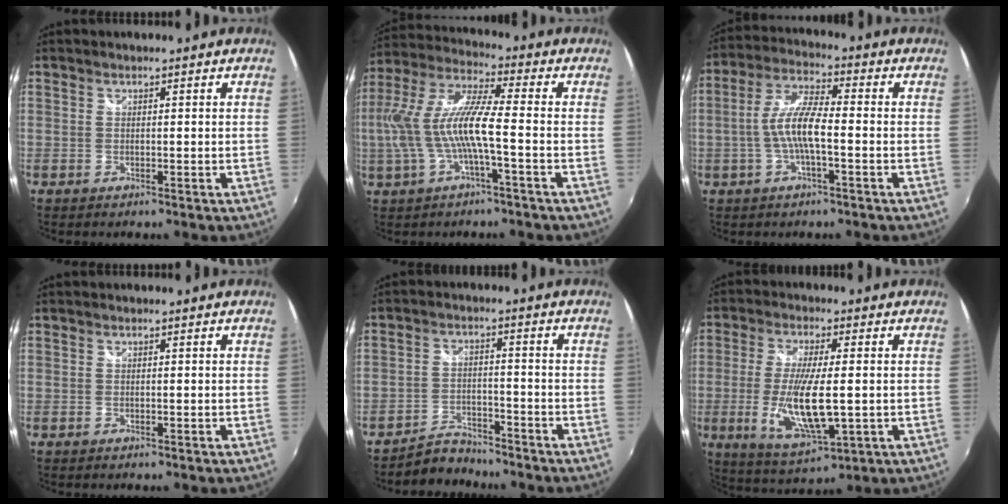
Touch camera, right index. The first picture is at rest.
{"total": 12.9, "force": [-2.1, 1.8, 12.6], "torque": [-0.241, -0.001, -0.034]}
{"total": 8.4, "force": [-1.8, 1.8, 8.0], "torque": [-0.169, 0.009, -0.035]}
{"total": 0.0}
{"total": 5.3, "force": [-5.0, 1.7, 0.1], "torque": [-0.016, 0.013, -0.089]}
{"total": 13.1, "force": [-2.0, 3.7, 12.5], "torque": [-0.245, -0.023, -0.027]}